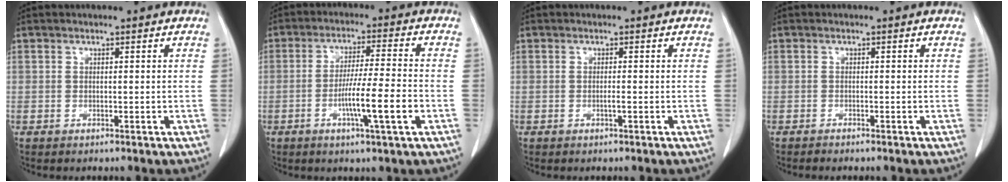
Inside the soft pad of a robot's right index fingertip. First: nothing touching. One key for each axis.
{"total": 9.0, "fx": -2.9, "fy": -0.4, "fz": 8.5, "tx": -0.147, "ty": -0.008, "tz": -0.053}
{"total": 0.7, "fx": -0.2, "fy": -0.1, "fz": 0.7, "tx": -0.014, "ty": 0.000, "tz": -0.004}
{"total": 1.4, "fx": -1.2, "fy": 0.0, "fz": 0.7, "tx": -0.012, "ty": -0.002, "tz": -0.015}